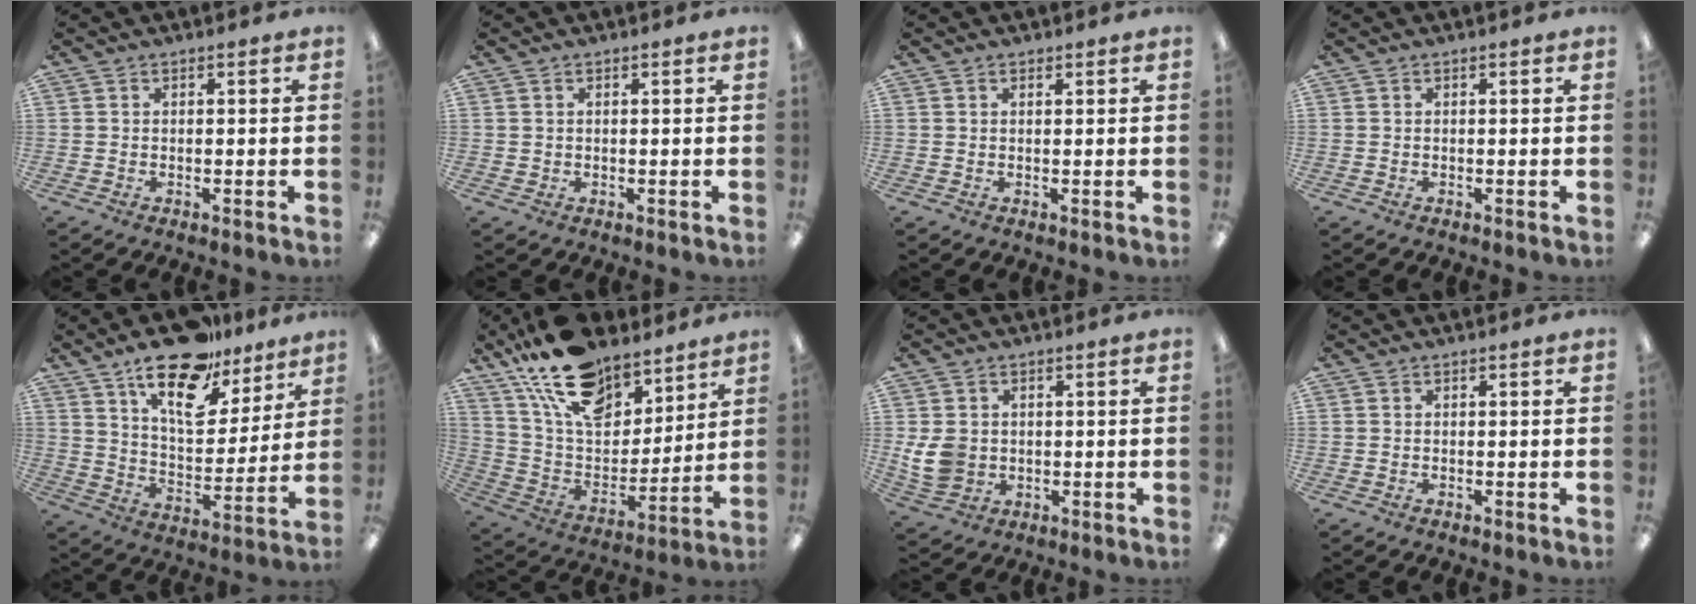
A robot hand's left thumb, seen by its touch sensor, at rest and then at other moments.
{"total": 0.6, "force": [0.3, 0.6, 0.0], "torque": [0.000, 0.003, 0.005]}
{"total": 0.5, "force": [0.5, 0.2, 0.1], "torque": [-0.003, 0.000, 0.009]}
{"total": 0.0}
{"total": 19.6, "force": [13.6, 9.0, 11.0], "torque": [-0.178, -0.076, 0.235]}
{"total": 20.4, "force": [15.0, 10.0, 9.5], "torque": [-0.190, -0.082, 0.274]}
{"total": 6.9, "force": [0.2, 6.0, 3.5], "torque": [-0.080, 0.008, 0.009]}
{"total": 0.0}